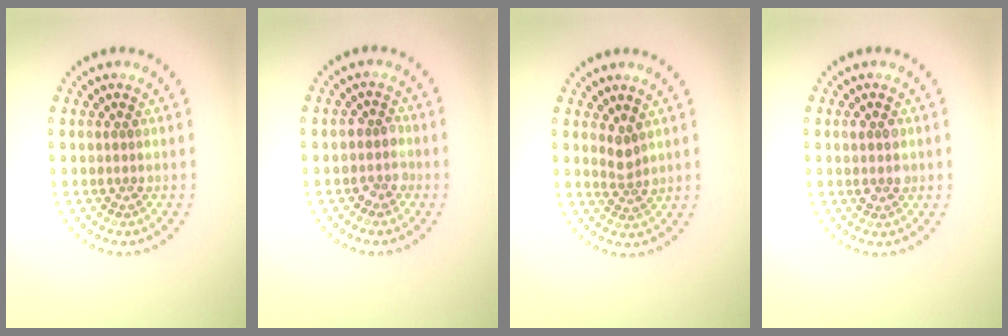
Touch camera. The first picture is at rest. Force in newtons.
{"total": 1.7, "press": 1.4, "slide": 0.9}
{"total": 1.7, "press": 1.3, "slide": 1.1}
{"total": 1.6, "press": 1.6, "slide": 0.2}